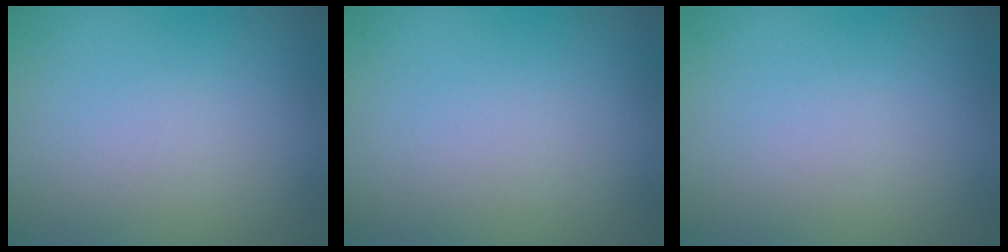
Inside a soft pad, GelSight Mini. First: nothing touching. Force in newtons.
{"total": 0.0}
{"total": 0.0}